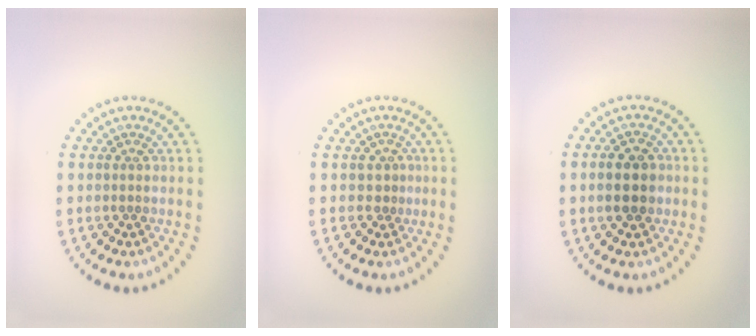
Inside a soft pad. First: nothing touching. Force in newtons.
{"total": 0.7, "press": 0.5, "slide": 0.5}
{"total": 2.7, "press": 2.7, "slide": 0.2}